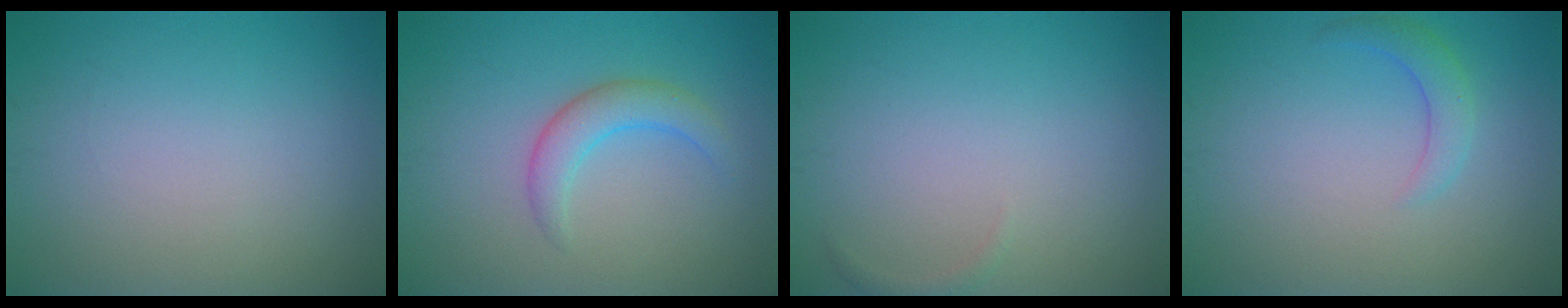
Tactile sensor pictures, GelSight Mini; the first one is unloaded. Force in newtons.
{"total": 2.8, "press": 2.8, "slide": 0.2}
{"total": 0.6, "press": 0.6, "slide": 0.1}
{"total": 2.1, "press": 2.1, "slide": 0.2}